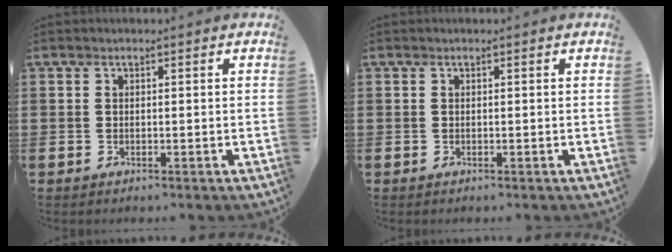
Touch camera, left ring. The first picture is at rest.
{"total": 0.0}